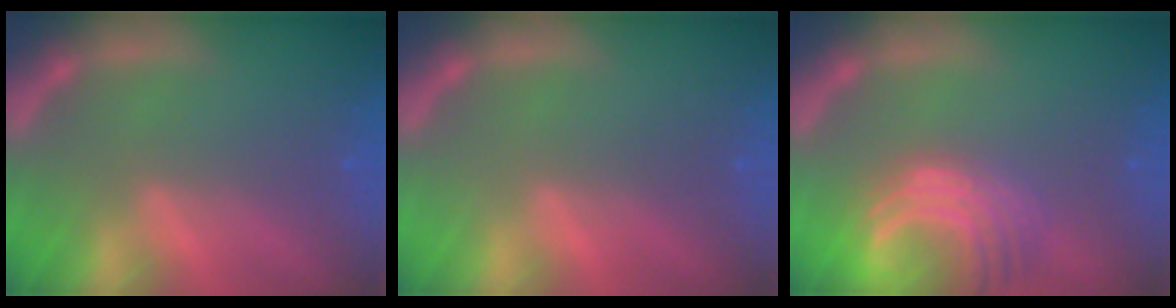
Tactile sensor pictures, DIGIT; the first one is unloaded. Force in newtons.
{"total": 0.0}
{"total": 8.1}